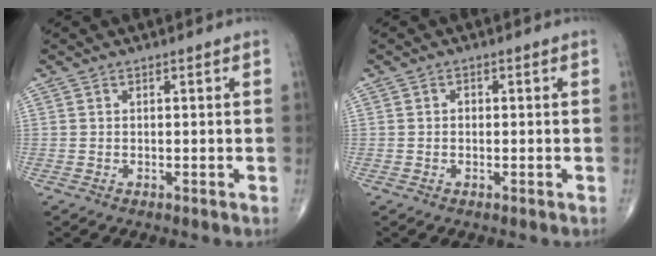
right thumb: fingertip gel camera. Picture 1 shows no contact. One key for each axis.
{"total": 0.8, "fx": -0.1, "fy": 0.6, "fz": 0.4, "tx": -0.001, "ty": 0.004, "tz": -0.004}